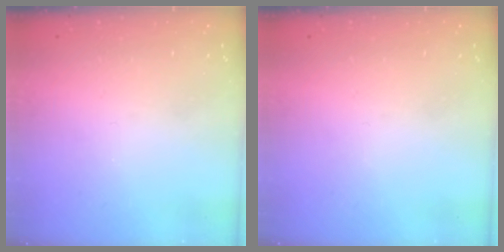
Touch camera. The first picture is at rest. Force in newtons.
{"total": 0.0}